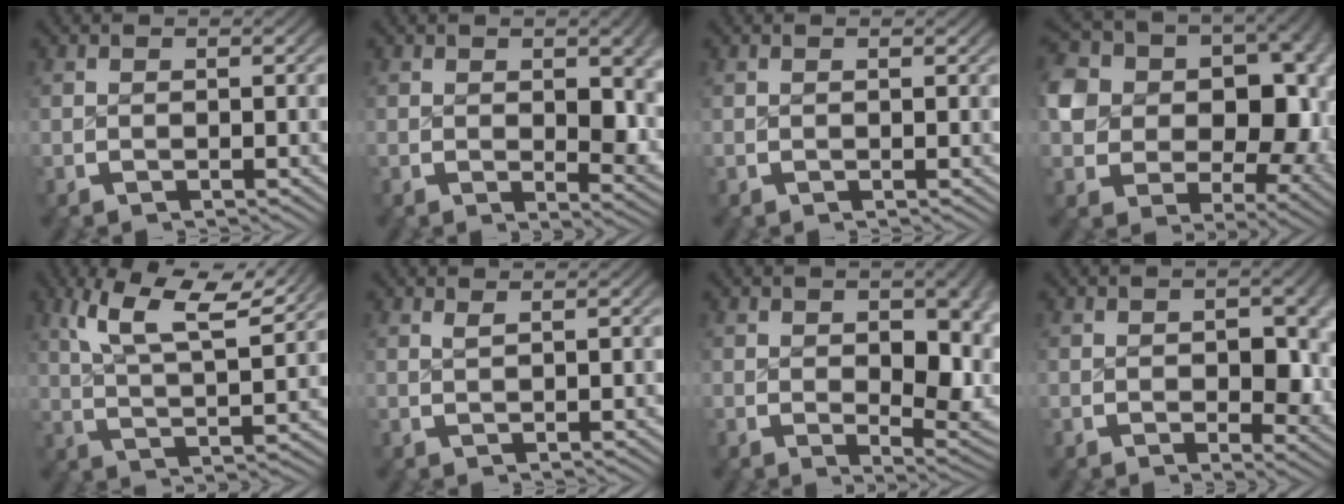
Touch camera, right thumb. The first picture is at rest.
{"total": 3.6, "force": [0.6, 1.8, 3.1], "torque": [-0.032, -0.016, 0.014]}
{"total": 0.0}
{"total": 17.0, "force": [2.0, 12.8, 11.1], "torque": [-0.198, -0.033, 0.037]}
{"total": 8.4, "force": [4.5, 3.6, 6.1], "torque": [-0.114, 0.002, 0.075]}
{"total": 0.9, "force": [0.8, -0.1, 0.4], "torque": [-0.007, -0.001, 0.018]}
{"total": 5.7, "force": [0.2, 2.9, 4.9], "torque": [-0.068, -0.029, 0.017]}
{"total": 4.7, "force": [0.0, 2.8, 3.7], "torque": [-0.045, -0.029, 0.009]}